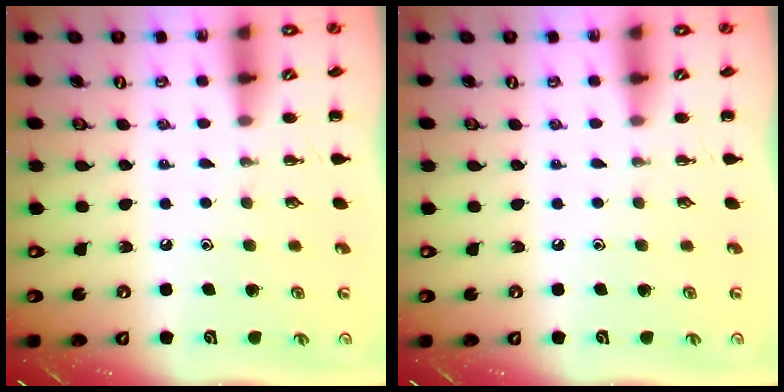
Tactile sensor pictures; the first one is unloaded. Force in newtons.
{"total": 0.0}